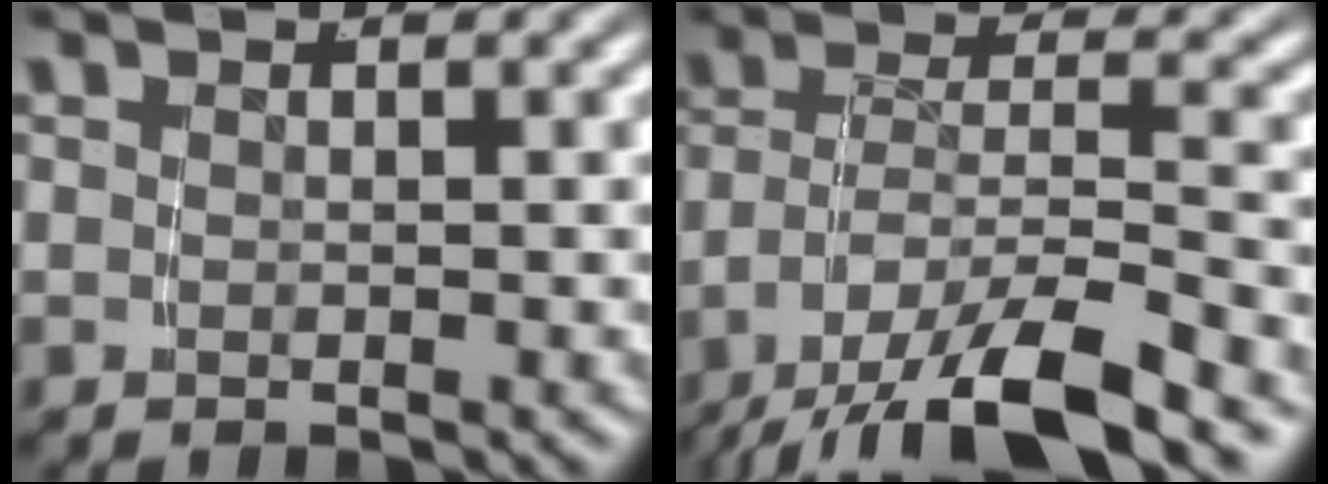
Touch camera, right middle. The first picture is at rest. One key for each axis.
{"total": 7.7, "fx": -4.3, "fy": 2.9, "fz": 5.7, "tx": -0.107, "ty": -0.027, "tz": -0.055}